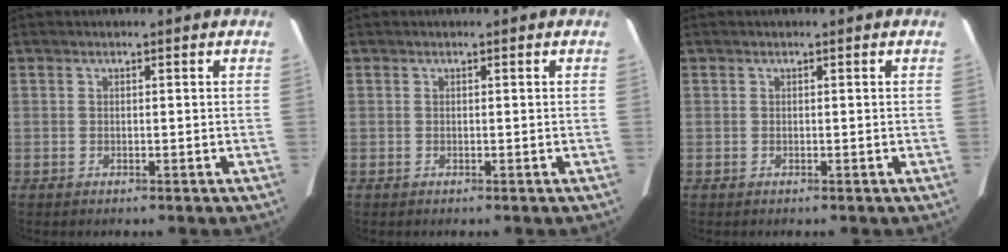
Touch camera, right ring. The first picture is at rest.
{"total": 0.0}
{"total": 0.0}